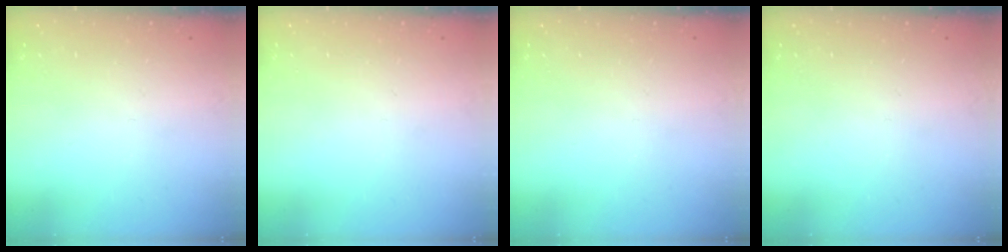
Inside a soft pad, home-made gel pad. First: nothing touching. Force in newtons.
{"total": 0.0}
{"total": 0.0}
{"total": 0.0}